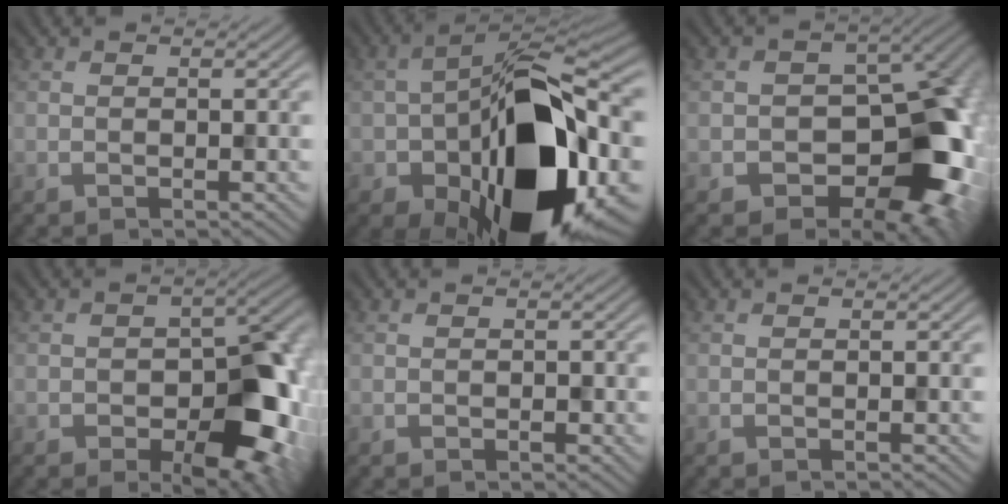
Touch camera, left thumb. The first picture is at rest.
{"total": 20.7, "force": [-7.5, 11.1, 15.8], "torque": [-0.266, -0.046, -0.109]}
{"total": 14.9, "force": [-4.3, 10.2, 9.9], "torque": [-0.107, -0.024, -0.068]}
{"total": 12.0, "force": [-3.6, 7.4, 8.8], "torque": [-0.095, -0.021, -0.044]}
{"total": 0.8, "force": [-0.1, 0.6, 0.4], "torque": [-0.005, -0.007, -0.001]}
{"total": 0.0}